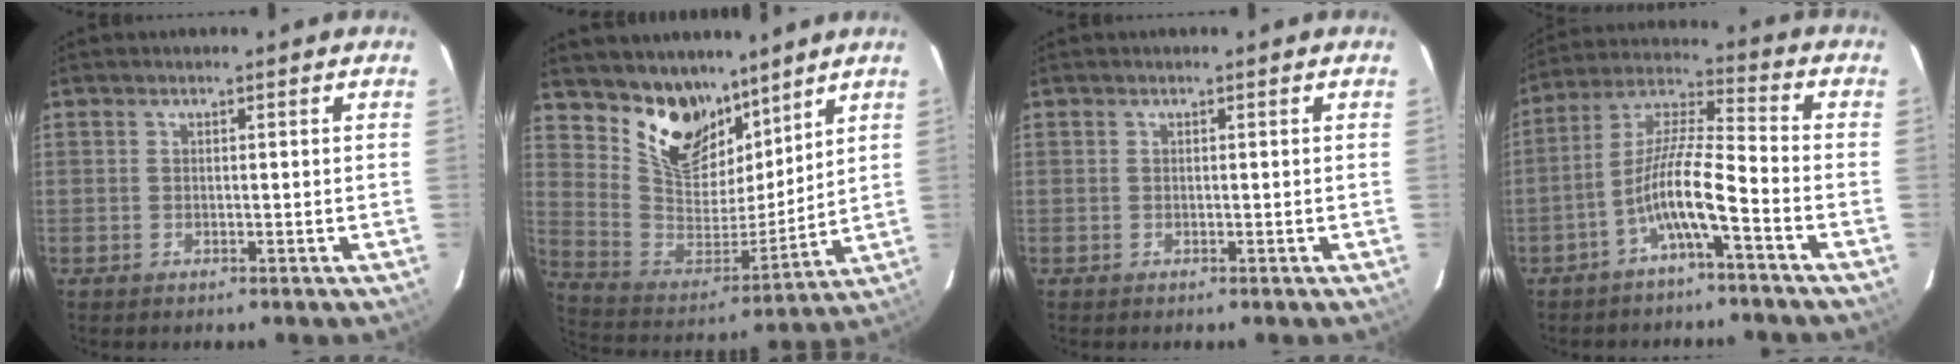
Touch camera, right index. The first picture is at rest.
{"total": 16.1, "force": [11.4, 9.0, 6.8], "torque": [-0.148, -0.008, 0.220]}
{"total": 0.0}
{"total": 9.3, "force": [-4.6, 0.6, 8.0], "torque": [-0.177, 0.011, -0.089]}